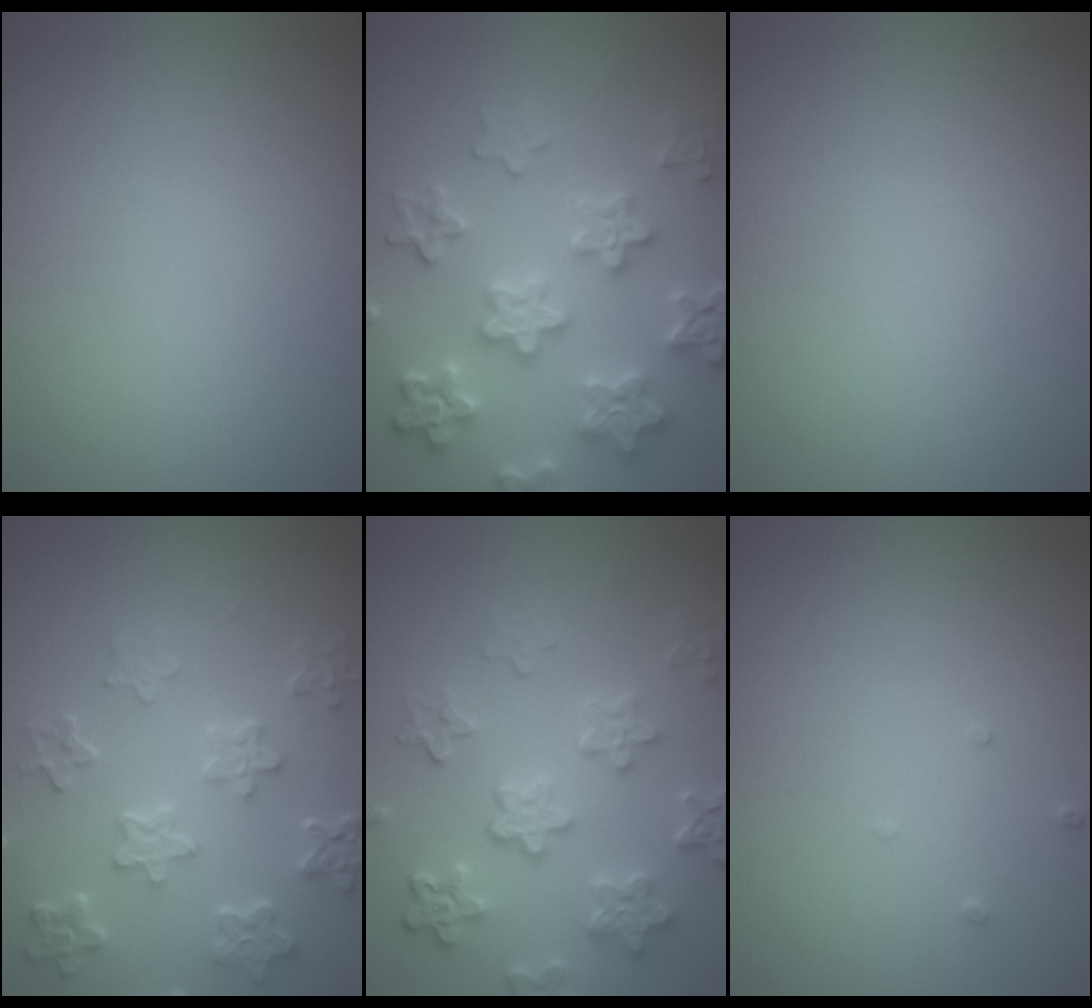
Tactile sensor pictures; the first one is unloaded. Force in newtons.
{"total": 6.2, "press": 6.1, "slide": 1.3}
{"total": 0.0}
{"total": 5.9, "press": 4.4, "slide": 3.8}
{"total": 5.9, "press": 4.5, "slide": 3.9}
{"total": 0.7, "press": 0.7, "slide": 0.2}